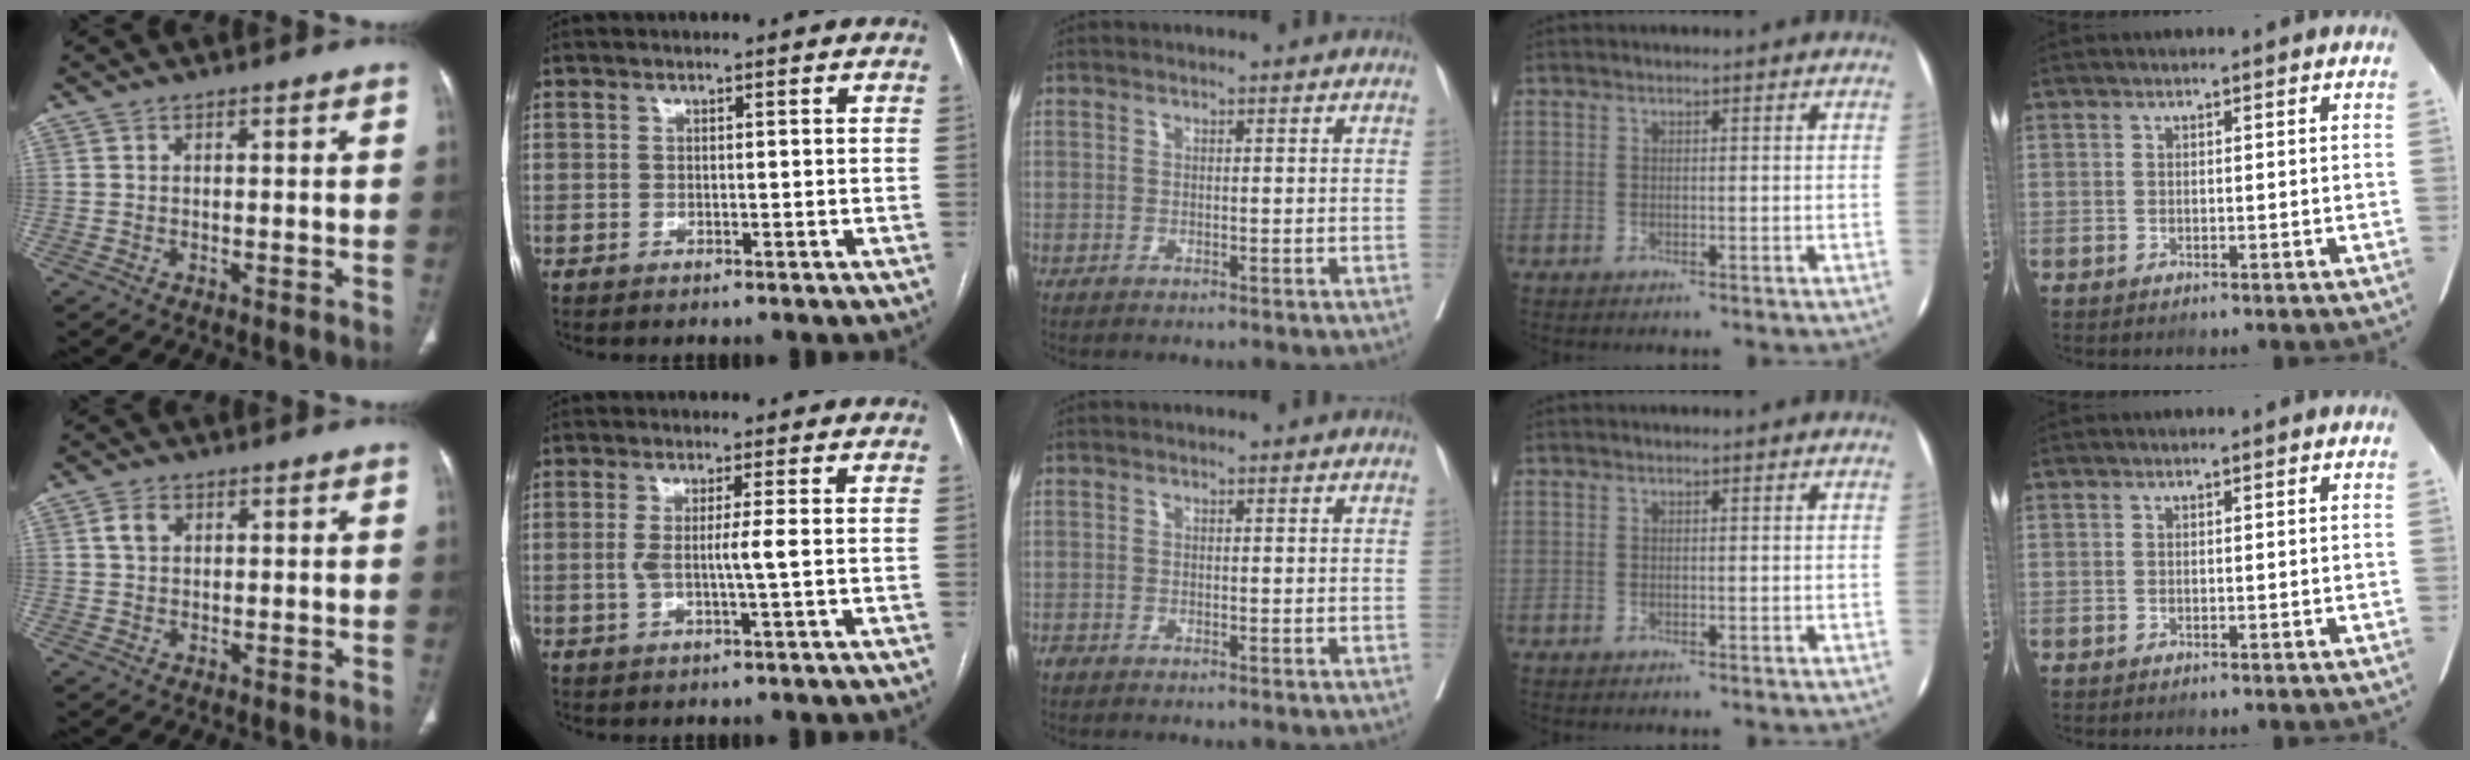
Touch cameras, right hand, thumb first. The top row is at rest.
{"thumb": {"total": 2.9, "force": [1.0, 2.1, 1.7], "torque": [-0.026, 0.003, 0.019]}, "index": {"total": 3.6, "force": [-0.3, -0.5, 3.6], "torque": [-0.067, -0.003, -0.004]}}